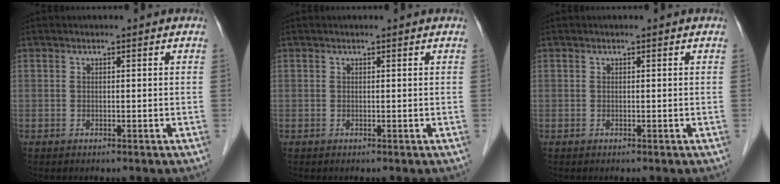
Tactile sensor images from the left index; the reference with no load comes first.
{"total": 0.0}
{"total": 0.0}